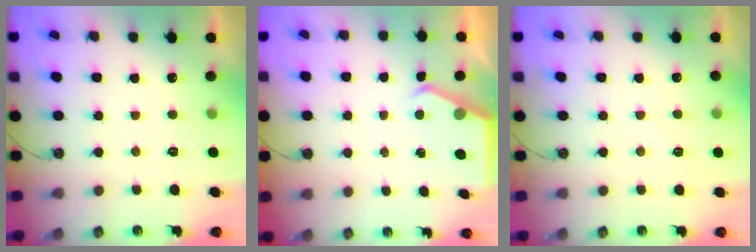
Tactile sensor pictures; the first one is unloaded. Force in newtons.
{"total": 3.9, "press": 3.9, "slide": 0.2}
{"total": 2.7, "press": 2.6, "slide": 0.4}